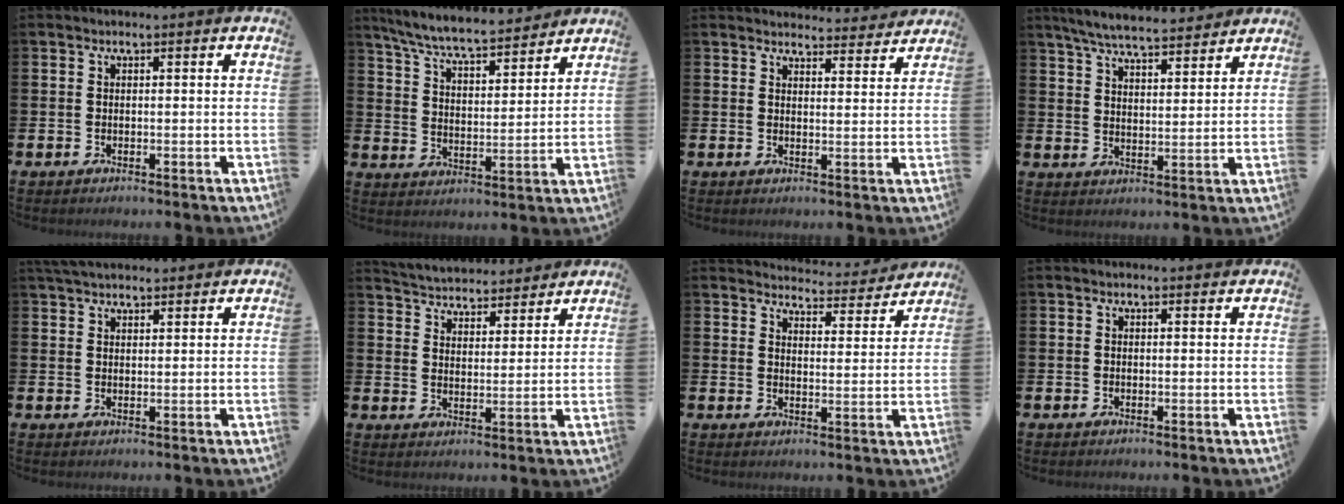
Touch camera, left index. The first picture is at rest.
{"total": 7.5, "force": [7.0, 0.9, 2.5], "torque": [-0.078, -0.044, 0.122]}
{"total": 3.5, "force": [3.5, 0.4, 0.0], "torque": [0.002, -0.025, 0.062]}
{"total": 6.4, "force": [6.1, 0.7, 1.7], "torque": [-0.049, -0.031, 0.109]}
{"total": 3.4, "force": [3.2, 0.8, 0.8], "torque": [-0.022, -0.009, 0.060]}
{"total": 4.9, "force": [4.7, 1.1, -0.3], "torque": [-0.011, -0.039, 0.082]}
{"total": 4.1, "force": [4.1, 0.5, 0.2], "torque": [-0.010, -0.038, 0.067]}
{"total": 0.0}